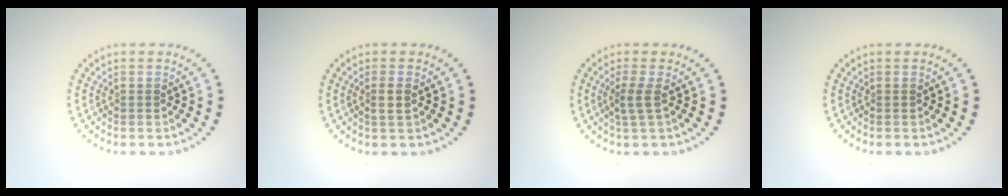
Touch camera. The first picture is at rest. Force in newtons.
{"total": 1.2, "press": 1.0, "slide": 0.7}
{"total": 1.8, "press": 1.3, "slide": 1.2}
{"total": 0.0}